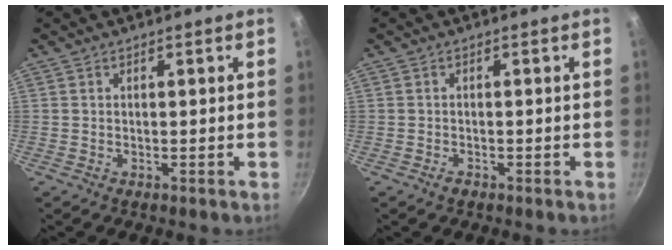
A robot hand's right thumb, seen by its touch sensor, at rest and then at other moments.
{"total": 1.2, "force": [-0.8, 0.7, 0.5], "torque": [-0.011, 0.006, -0.015]}